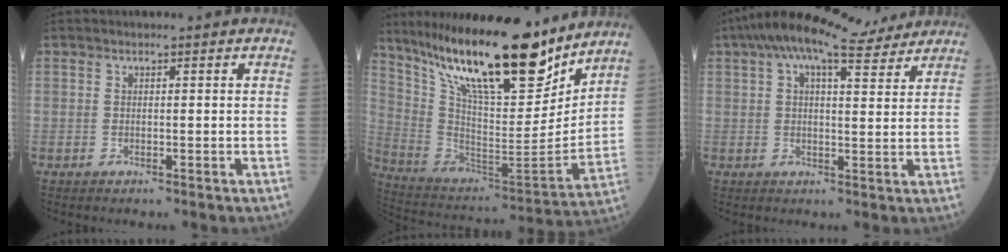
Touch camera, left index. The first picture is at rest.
{"total": 24.9, "force": [19.0, 5.2, 15.2], "torque": [-0.266, -0.018, 0.324]}
{"total": 12.2, "force": [9.9, 2.8, 6.5], "torque": [-0.115, 0.039, 0.141]}